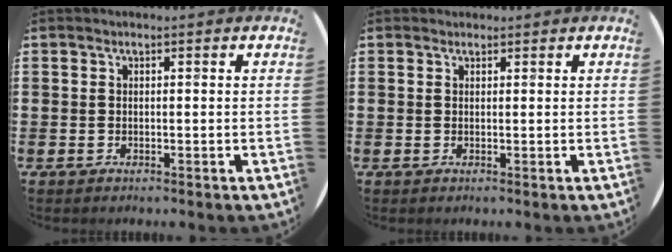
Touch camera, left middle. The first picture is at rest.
{"total": 0.6, "force": [0.6, 0.3, -0.1], "torque": [0.011, 0.000, 0.009]}